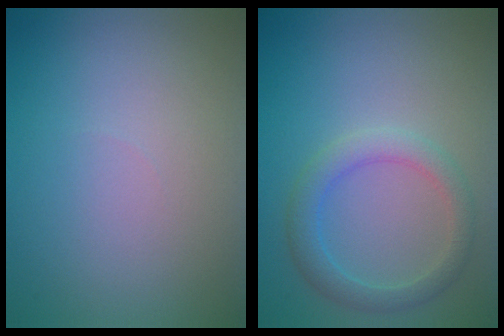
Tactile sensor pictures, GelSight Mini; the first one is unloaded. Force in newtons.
{"total": 2.9, "press": 2.9, "slide": 0.2}